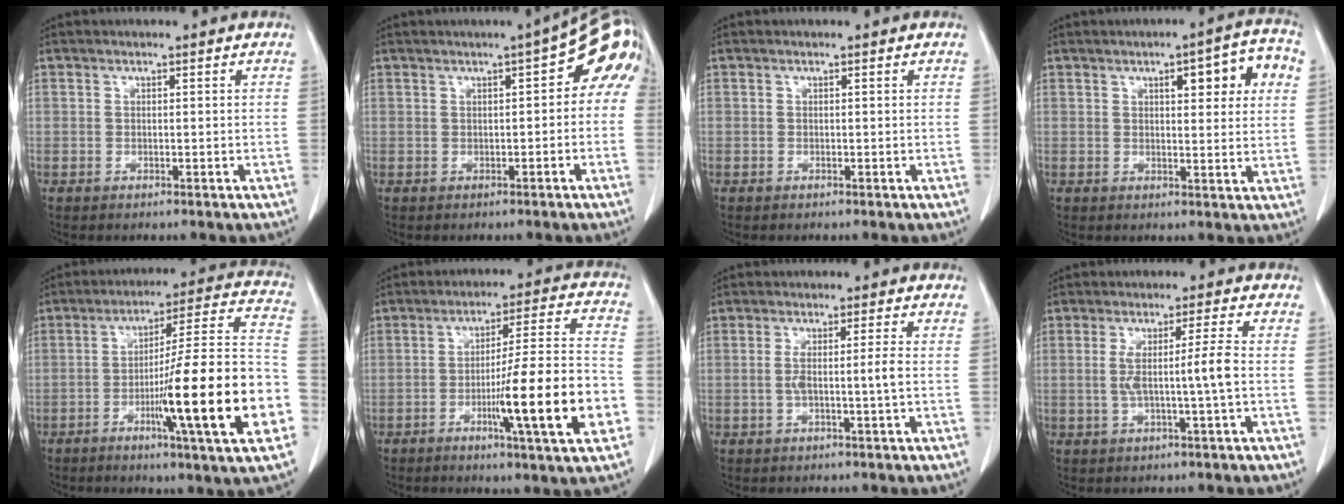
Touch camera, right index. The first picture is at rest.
{"total": 8.8, "force": [2.3, 2.3, 8.1], "torque": [-0.098, 0.031, 0.020]}
{"total": 0.0}
{"total": 8.9, "force": [3.3, 2.1, 8.0], "torque": [-0.100, 0.018, 0.040]}
{"total": 22.1, "force": [-6.6, 0.1, 21.1], "torque": [-0.263, 0.002, -0.103]}
{"total": 16.0, "force": [-5.0, 0.1, 15.2], "torque": [-0.236, -0.004, -0.078]}
{"total": 3.5, "force": [-0.6, -0.6, 3.4], "torque": [-0.066, 0.002, -0.006]}
{"total": 5.5, "force": [-0.4, -1.0, 5.4], "torque": [-0.101, 0.003, -0.003]}